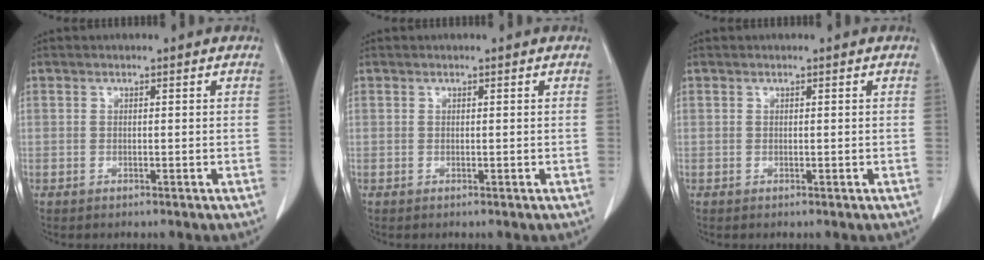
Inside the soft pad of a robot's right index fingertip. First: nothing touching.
{"total": 0.0}
{"total": 0.0}